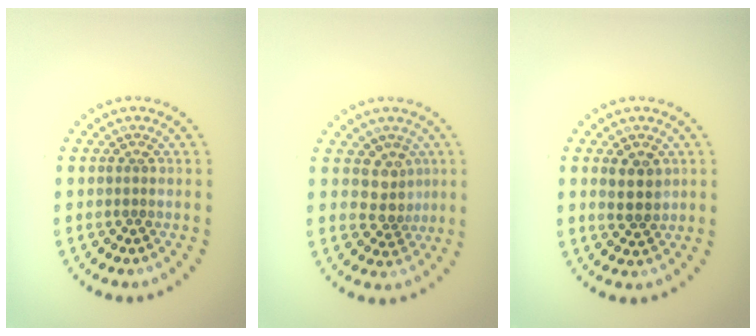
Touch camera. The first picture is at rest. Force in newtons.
{"total": 2.5, "press": 2.0, "slide": 1.5}
{"total": 2.5, "press": 2.4, "slide": 0.8}